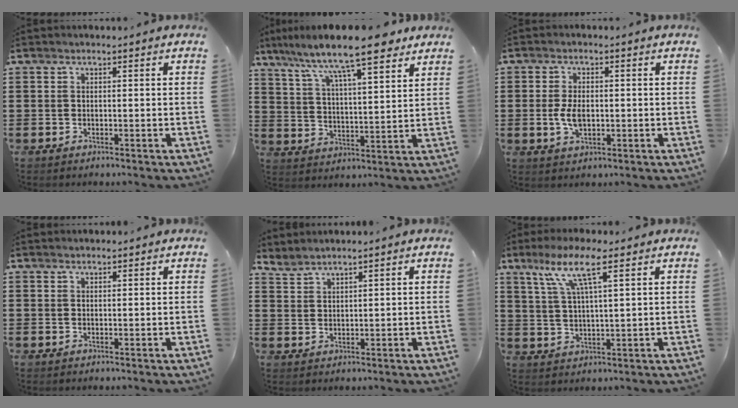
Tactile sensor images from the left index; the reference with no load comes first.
{"total": 10.5, "force": [8.5, 1.5, 6.1], "torque": [-0.141, -0.041, 0.140]}
{"total": 4.4, "force": [-0.2, 2.3, 3.7], "torque": [-0.085, 0.000, -0.007]}
{"total": 0.7, "force": [0.7, 0.1, 0.1], "torque": [-0.004, 0.000, 0.013]}
{"total": 1.9, "force": [1.9, -0.1, 0.1], "torque": [-0.006, -0.002, 0.038]}
{"total": 8.0, "force": [4.6, 1.0, 6.5], "torque": [-0.137, 0.004, 0.078]}